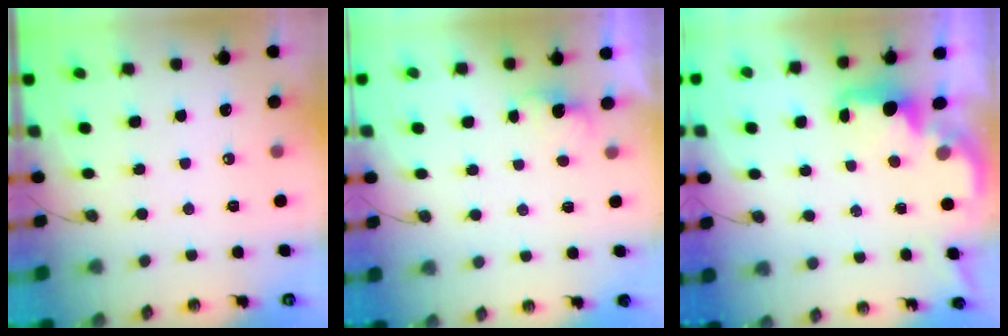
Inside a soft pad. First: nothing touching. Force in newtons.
{"total": 1.7, "press": 1.5, "slide": 0.8}
{"total": 1.9, "press": 1.8, "slide": 0.7}